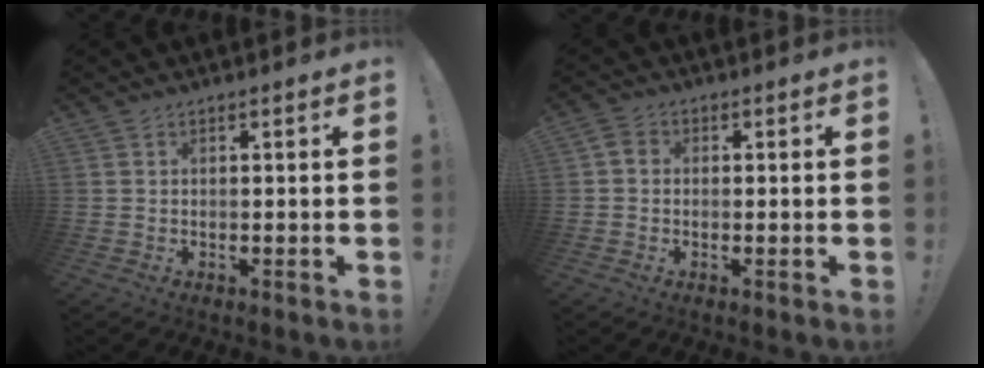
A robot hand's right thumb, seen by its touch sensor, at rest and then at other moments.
{"total": 2.7, "force": [0.0, 2.3, 1.4], "torque": [-0.028, 0.012, 0.001]}